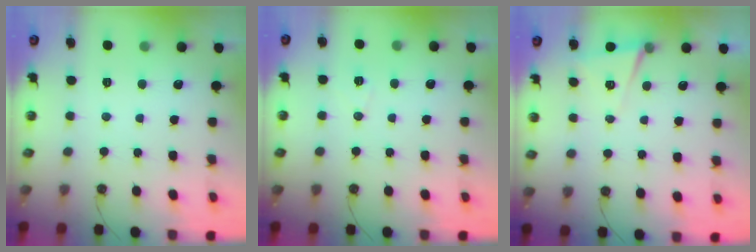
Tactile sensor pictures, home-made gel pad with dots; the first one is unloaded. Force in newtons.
{"total": 5.1, "press": 4.7, "slide": 2.0}
{"total": 5.3, "press": 3.6, "slide": 3.8}